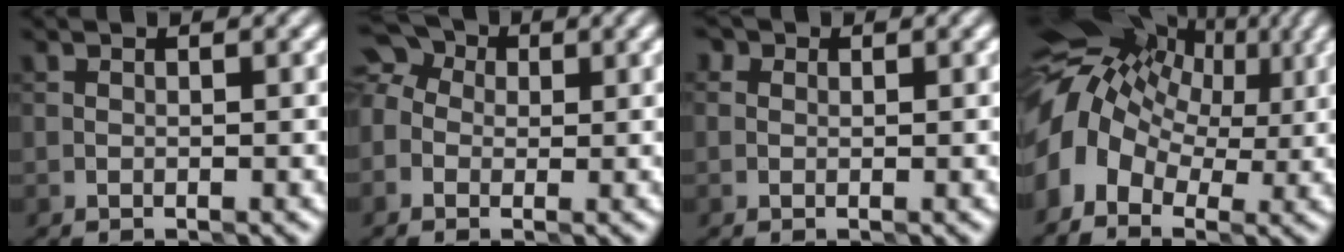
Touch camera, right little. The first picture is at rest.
{"total": 5.7, "force": [1.1, 4.5, 3.2], "torque": [-0.056, 0.032, -0.018]}
{"total": 1.9, "force": [1.0, 1.3, 1.0], "torque": [-0.011, 0.010, -0.013]}
{"total": 11.7, "force": [1.9, 8.3, 8.0], "torque": [-0.163, 0.020, 0.026]}